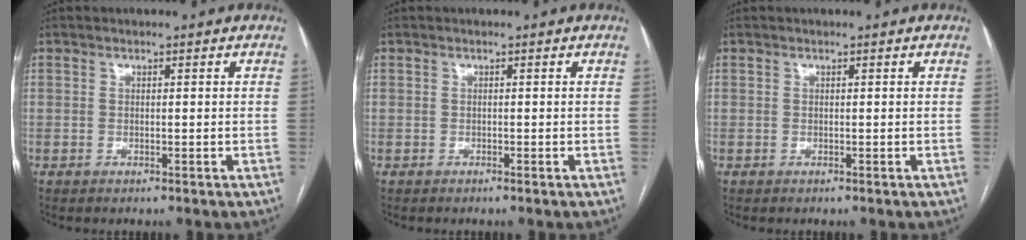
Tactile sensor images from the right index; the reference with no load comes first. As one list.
[{"total": 0.0}, {"total": 0.0}]